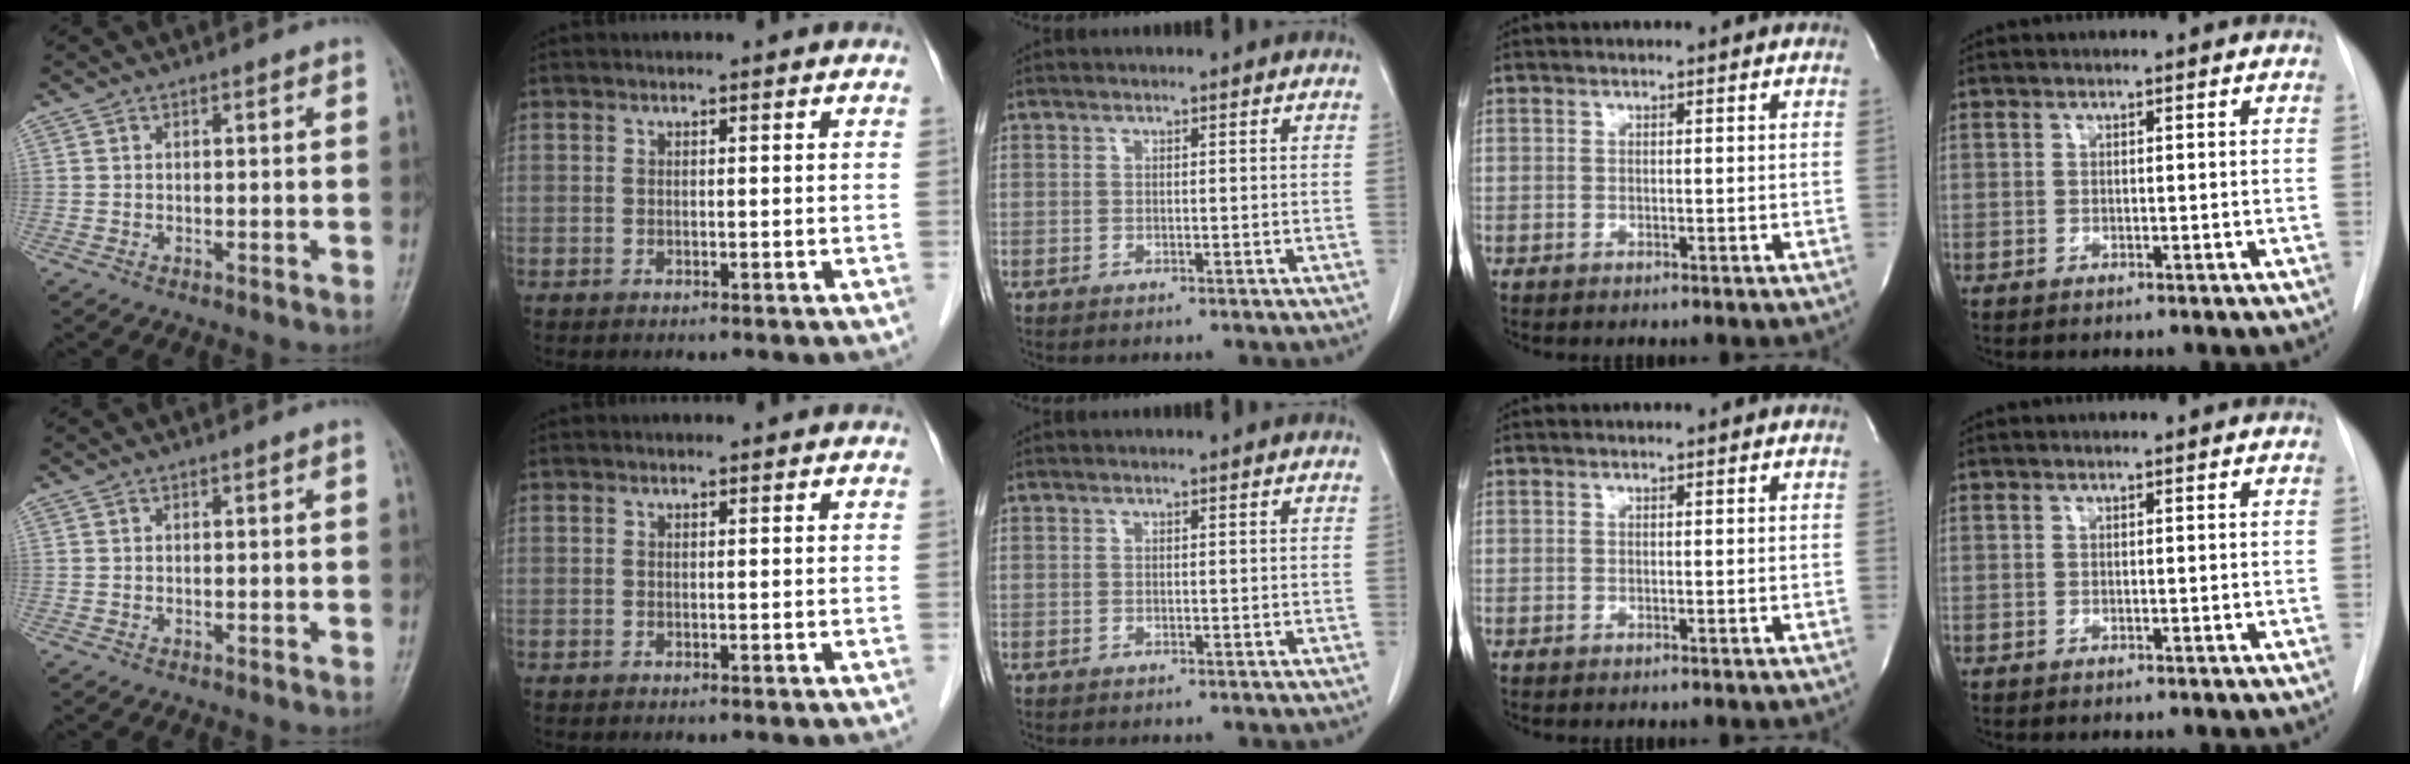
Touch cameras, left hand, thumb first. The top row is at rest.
{}